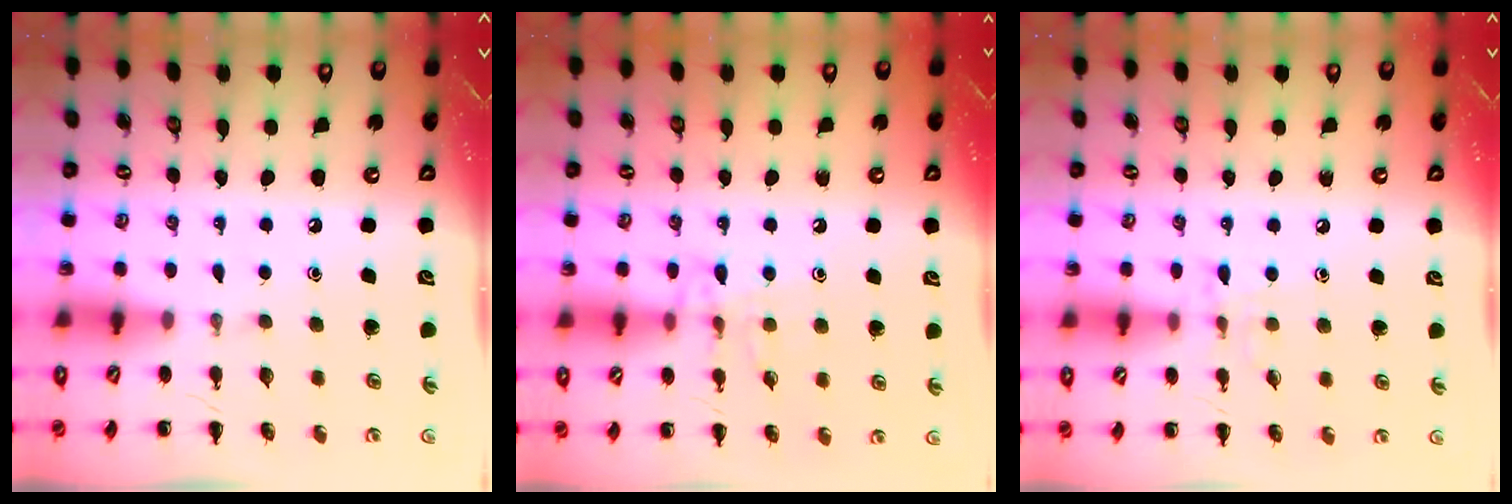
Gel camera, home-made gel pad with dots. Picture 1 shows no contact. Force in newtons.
{"total": 8.5, "press": 8.4, "slide": 1.0}
{"total": 6.0, "press": 5.8, "slide": 1.6}